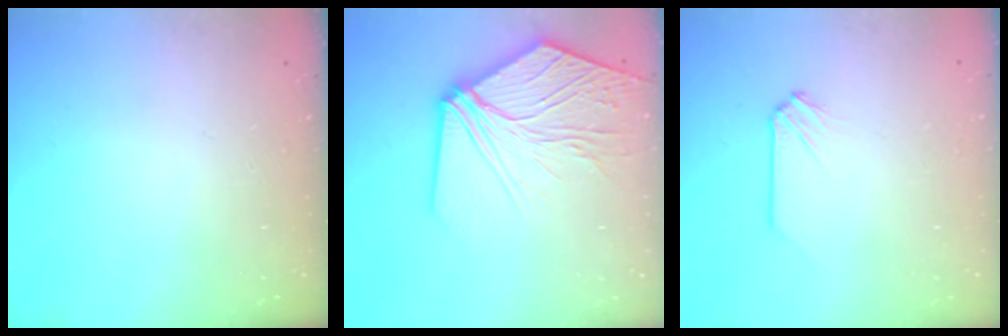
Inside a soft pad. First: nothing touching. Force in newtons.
{"total": 13.0, "press": 12.8, "slide": 1.8}
{"total": 0.0}